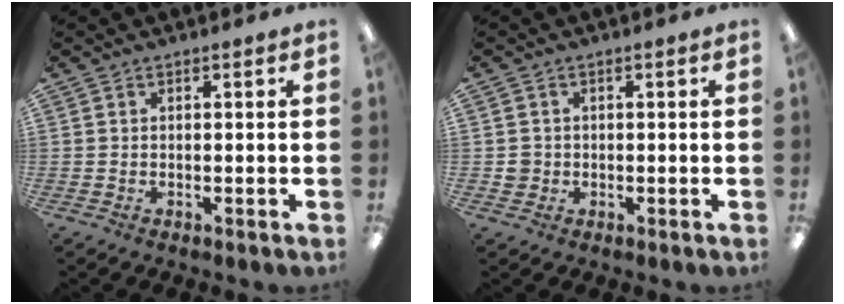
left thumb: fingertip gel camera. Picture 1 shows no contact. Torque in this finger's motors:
{"motor_torque": [-0.12, 0.21, 0.14, -0.04, -0.01]}